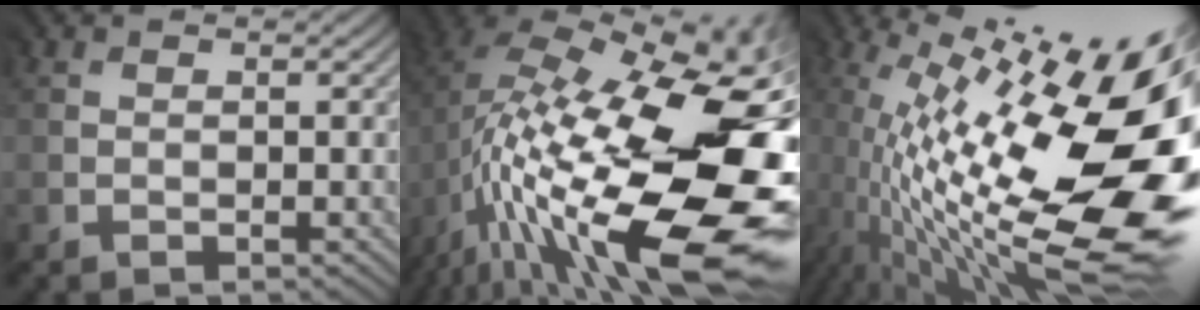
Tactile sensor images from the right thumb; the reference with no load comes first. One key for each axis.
{"total": 19.6, "fx": -4.1, "fy": 8.2, "fz": 17.3, "tx": -0.307, "ty": 0.006, "tz": -0.085}
{"total": 17.2, "fx": -0.7, "fy": 5.3, "fz": 16.3, "tx": -0.270, "ty": -0.018, "tz": 0.000}